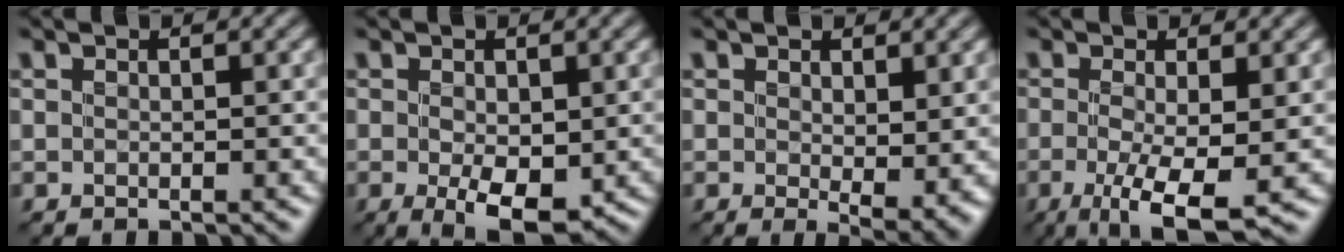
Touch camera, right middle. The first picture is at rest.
{"total": 4.1, "force": [-0.9, 1.9, 3.5], "torque": [-0.062, -0.010, -0.010]}
{"total": 3.4, "force": [1.0, 1.1, 3.1], "torque": [-0.048, -0.013, 0.021]}
{"total": 5.8, "force": [-1.6, 1.3, 5.4], "torque": [-0.104, -0.019, -0.025]}